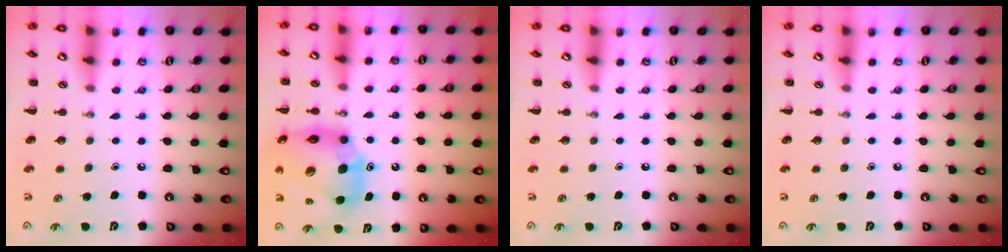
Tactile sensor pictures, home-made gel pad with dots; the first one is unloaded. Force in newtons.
{"total": 17.5, "press": 16.7, "slide": 5.1}
{"total": 0.0}
{"total": 0.0}